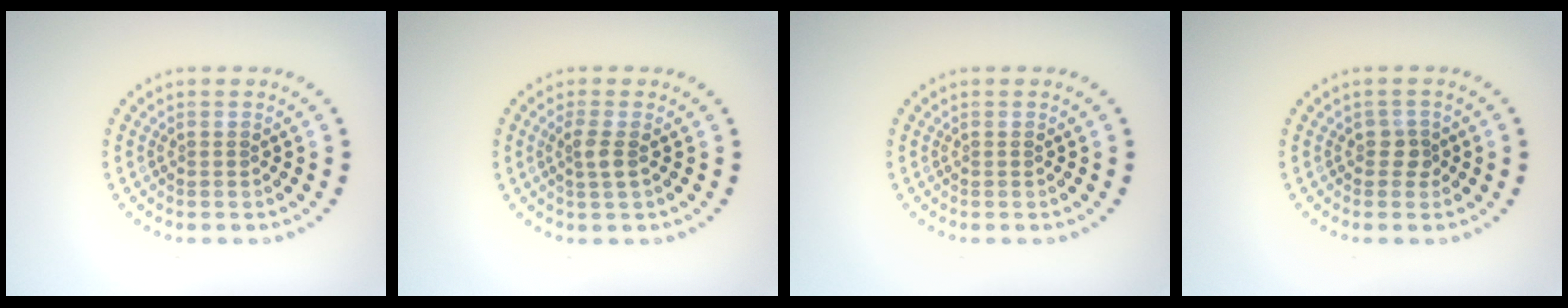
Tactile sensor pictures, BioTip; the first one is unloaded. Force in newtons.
{"total": 1.7, "press": 1.5, "slide": 0.7}
{"total": 0.0}
{"total": 1.3, "press": 1.0, "slide": 0.7}